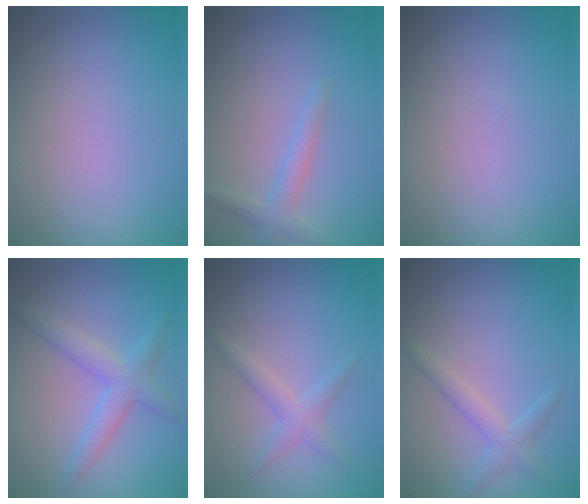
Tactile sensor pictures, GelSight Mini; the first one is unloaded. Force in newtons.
{"total": 1.8, "press": 1.8, "slide": 0.1}
{"total": 0.0}
{"total": 3.0, "press": 3.0, "slide": 0.1}
{"total": 1.7, "press": 1.7, "slide": 0.0}
{"total": 1.8, "press": 1.8, "slide": 0.0}